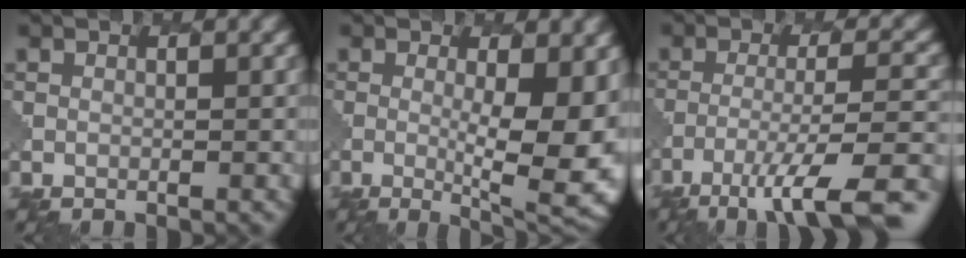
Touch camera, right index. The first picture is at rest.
{"total": 9.5, "force": [-0.1, 2.7, 9.1], "torque": [-0.115, -0.013, 0.002]}
{"total": 9.6, "force": [-6.0, 2.0, 7.3], "torque": [-0.123, 0.001, -0.094]}